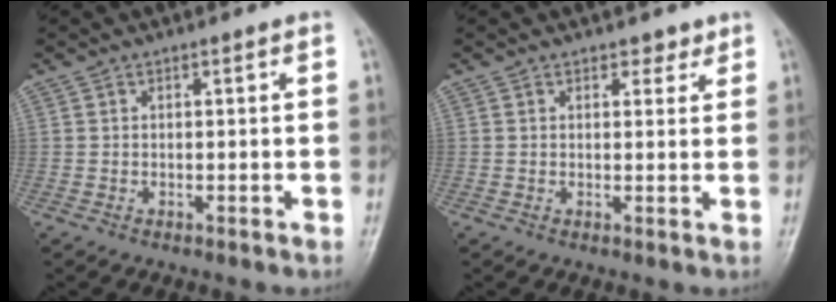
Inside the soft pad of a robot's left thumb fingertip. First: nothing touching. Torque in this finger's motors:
{"motor_torque": [-0.15, 0.06, -0.42, -0.05, 0.04]}